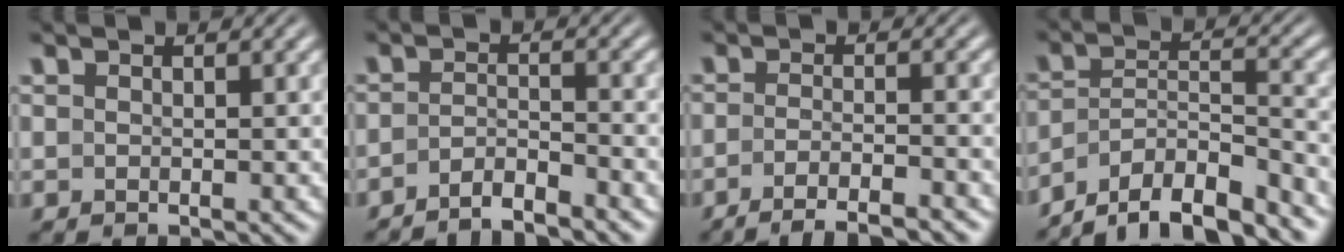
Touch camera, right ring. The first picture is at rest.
{"total": 3.7, "force": [-3.4, 0.7, 1.1], "torque": [-0.023, -0.013, -0.055]}
{"total": 5.9, "force": [-5.2, 0.9, 2.5], "torque": [-0.040, -0.021, -0.074]}
{"total": 10.6, "force": [-7.9, 6.0, 3.6], "torque": [-0.083, -0.041, -0.123]}